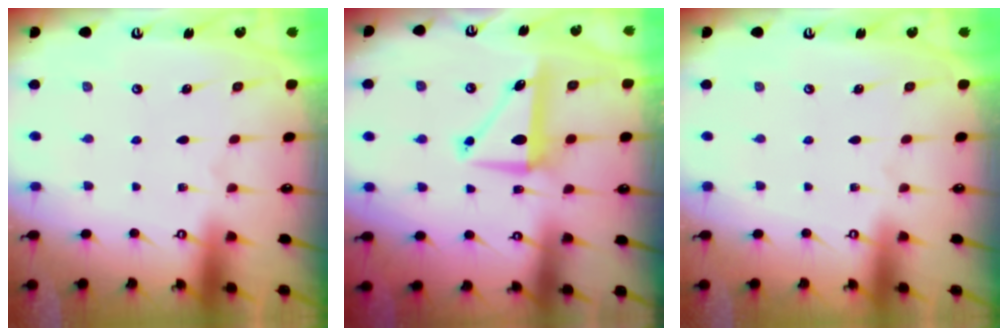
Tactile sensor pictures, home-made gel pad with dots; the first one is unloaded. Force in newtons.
{"total": 8.3, "press": 8.2, "slide": 1.2}
{"total": 0.0}